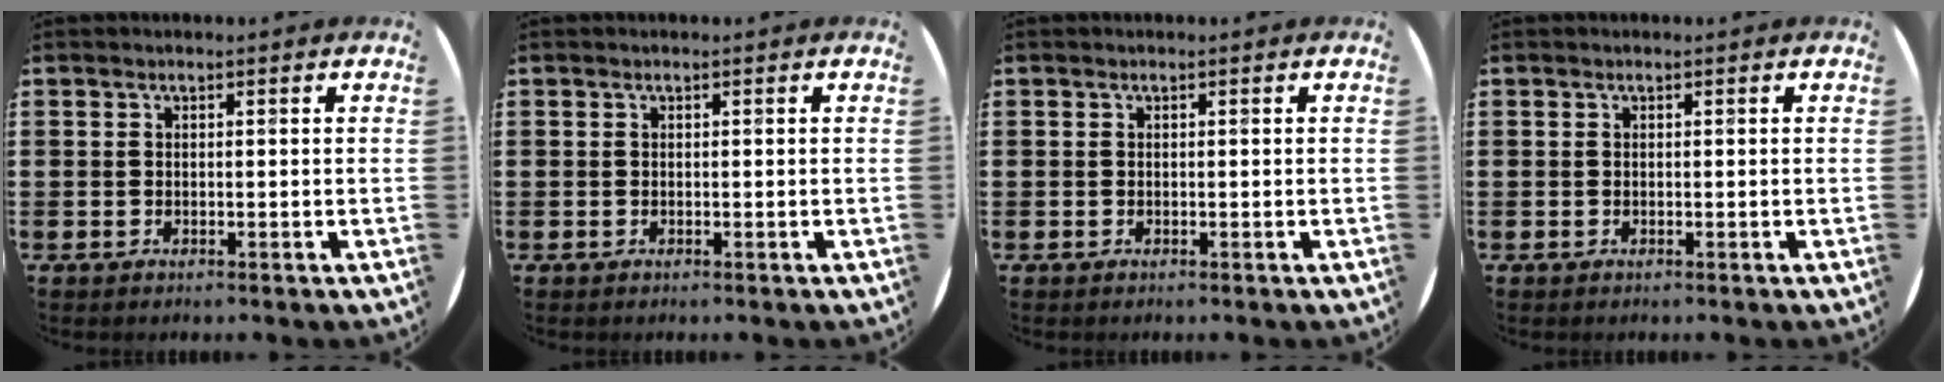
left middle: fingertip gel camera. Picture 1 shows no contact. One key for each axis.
{"total": 0.0}
{"total": 0.0}
{"total": 0.0}